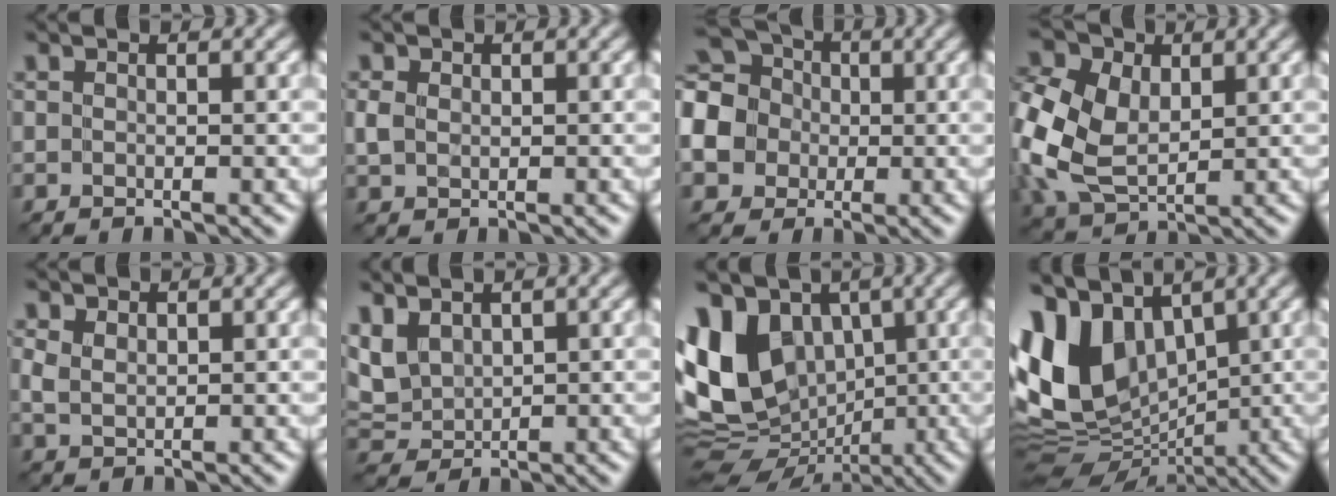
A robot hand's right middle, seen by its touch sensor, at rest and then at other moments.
{"total": 1.7, "force": [0.3, 1.4, 0.9], "torque": [-0.025, 0.003, 0.006]}
{"total": 10.5, "force": [-0.6, 9.5, 4.3], "torque": [-0.132, 0.015, -0.043]}
{"total": 9.0, "force": [1.2, 6.6, 6.1], "torque": [-0.160, 0.005, 0.022]}
{"total": 1.7, "force": [0.8, 1.2, 1.0], "torque": [-0.027, 0.002, 0.018]}
{"total": 4.2, "force": [1.7, 2.9, 2.4], "torque": [-0.072, 0.002, 0.039]}
{"total": 12.7, "force": [0.9, 9.9, 7.8], "torque": [-0.172, 0.008, 0.016]}
{"total": 10.9, "force": [2.6, 7.7, 7.2], "torque": [-0.171, 0.015, 0.039]}